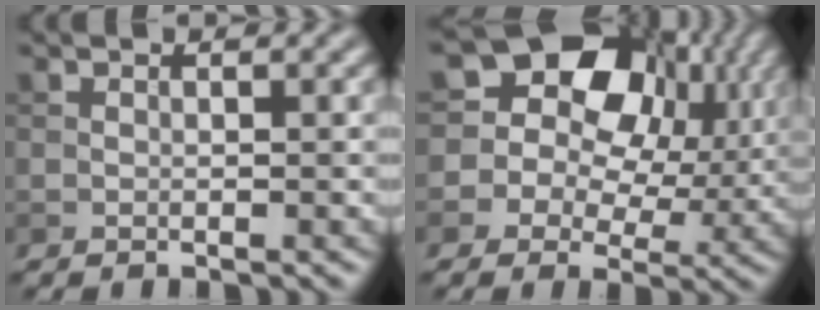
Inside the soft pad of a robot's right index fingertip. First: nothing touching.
{"total": 16.1, "force": [5.7, 12.6, 8.2], "torque": [-0.172, 0.053, 0.080]}